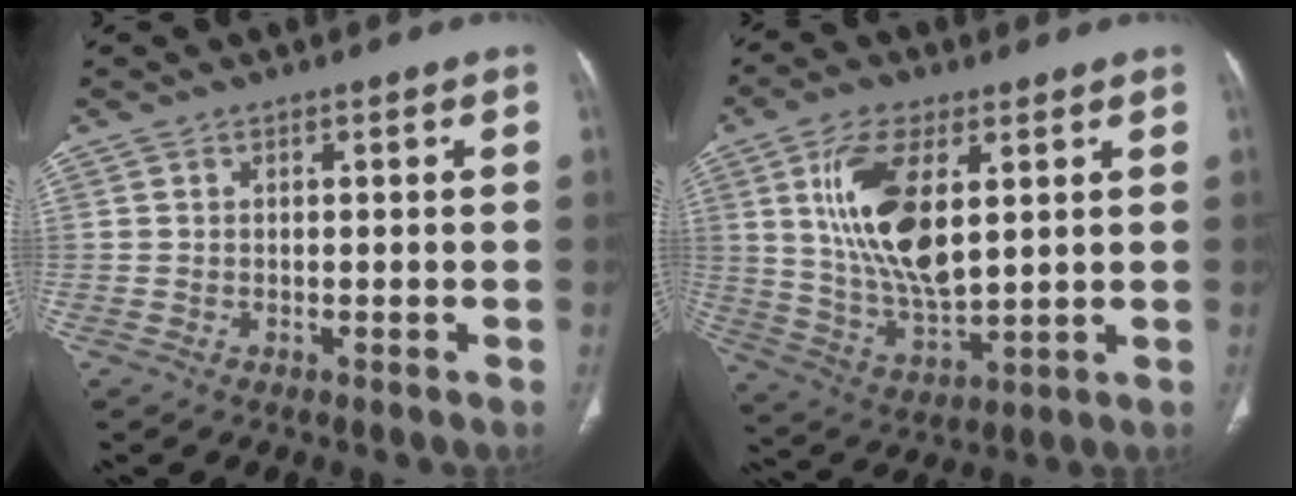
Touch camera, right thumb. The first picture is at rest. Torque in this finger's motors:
{"motor_torque": [2.45, 2.56, 1.60, 0.04, 0.21]}